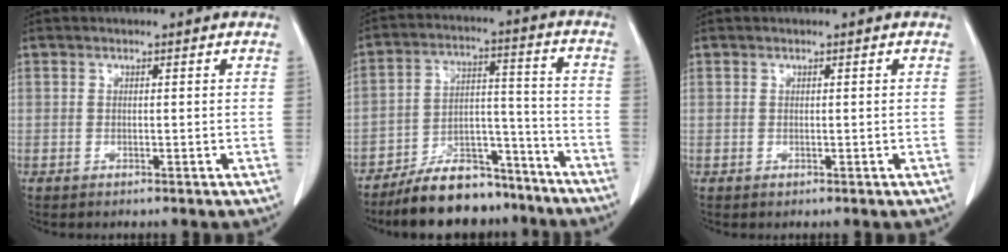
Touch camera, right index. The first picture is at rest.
{"total": 13.1, "force": [-11.2, 5.2, 4.5], "torque": [-0.059, 0.044, -0.182]}
{"total": 0.0}